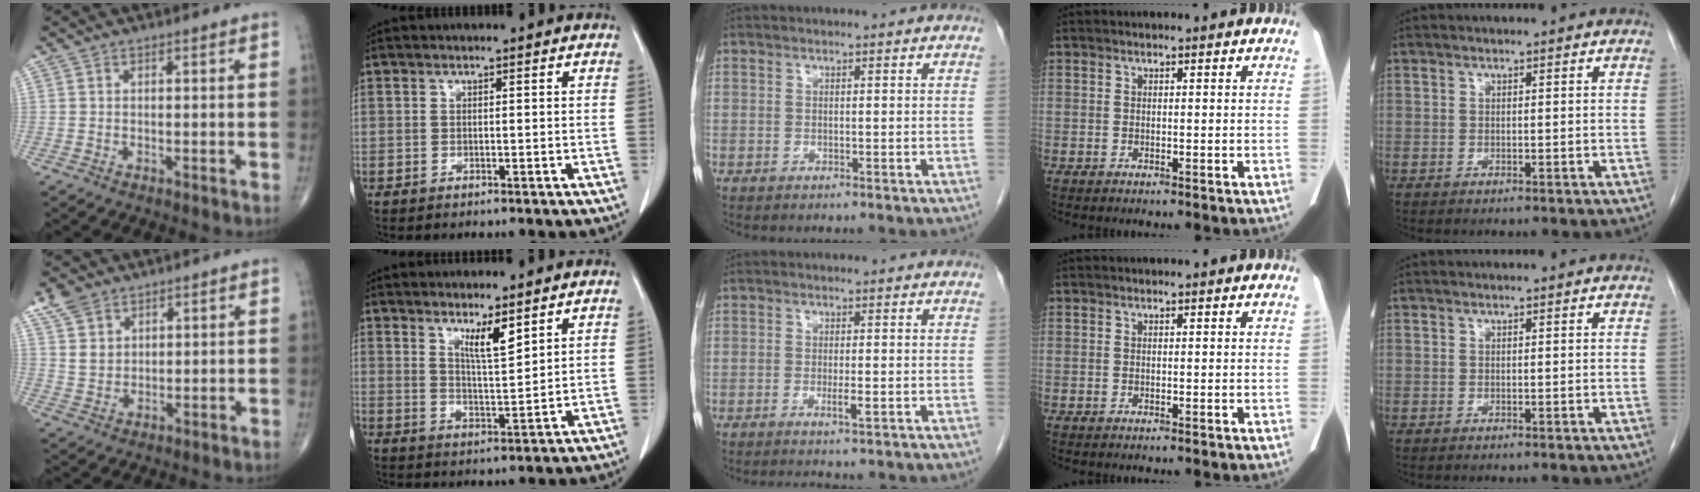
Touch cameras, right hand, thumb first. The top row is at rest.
{"thumb": {"total": 5.8, "force": [3.8, 3.8, 2.1], "torque": [-0.028, -0.016, 0.083]}, "index": {"total": 4.8, "force": [3.3, 0.3, 3.5], "torque": [-0.061, -0.015, 0.061]}, "middle": {"total": 1.7, "force": [-0.9, -0.1, 1.4], "torque": [-0.032, -0.005, -0.016]}}